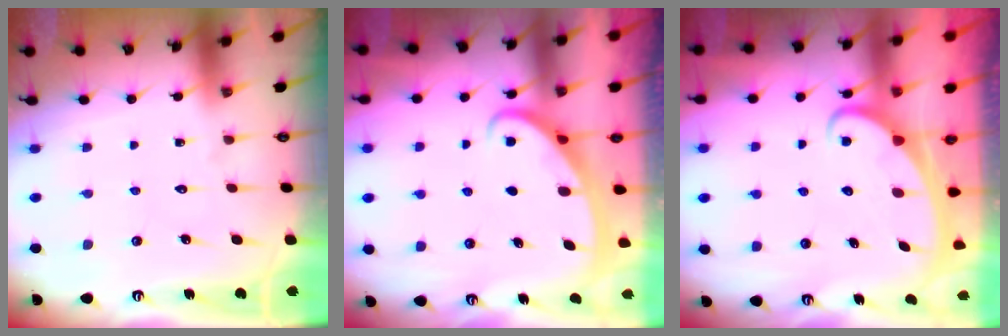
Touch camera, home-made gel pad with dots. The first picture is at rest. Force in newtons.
{"total": 2.5, "press": 2.5, "slide": 0.4}
{"total": 2.6, "press": 2.6, "slide": 0.3}